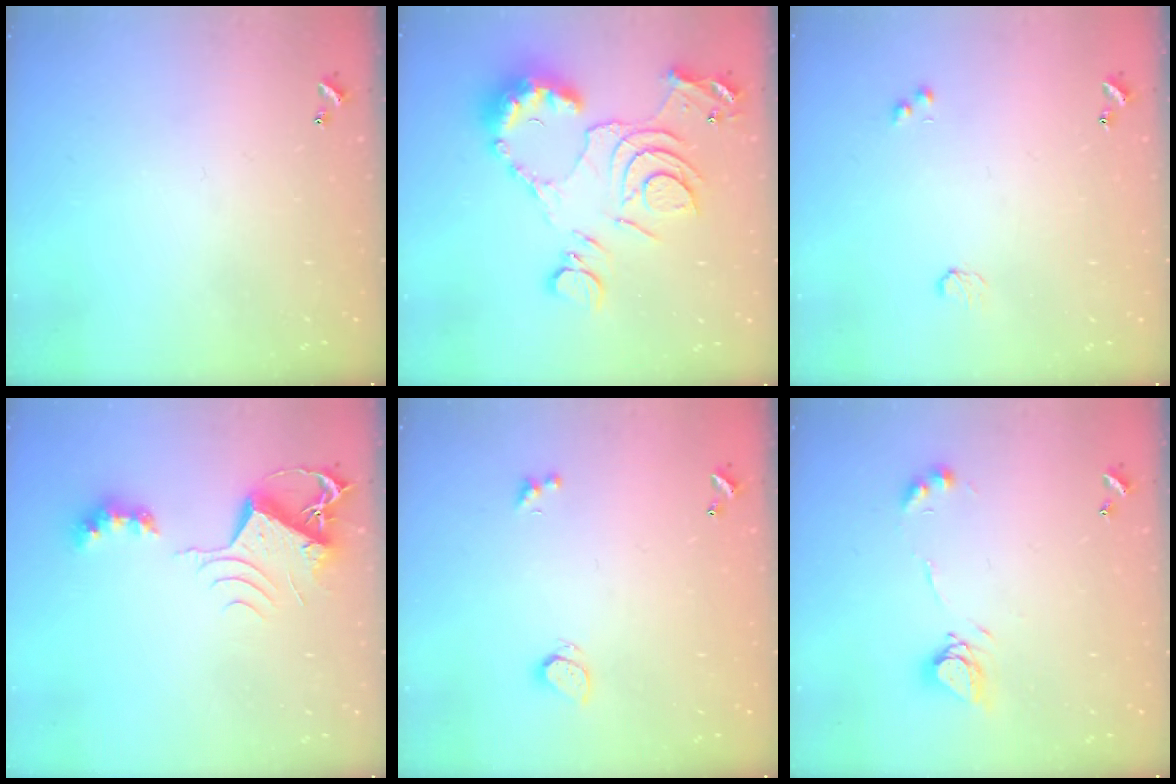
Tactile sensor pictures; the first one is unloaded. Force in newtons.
{"total": 16.1, "press": 16.0, "slide": 1.9}
{"total": 3.2, "press": 3.1, "slide": 0.5}
{"total": 8.6, "press": 8.6, "slide": 1.2}
{"total": 0.8, "press": 0.7, "slide": 0.5}
{"total": 10.7, "press": 10.6, "slide": 1.0}